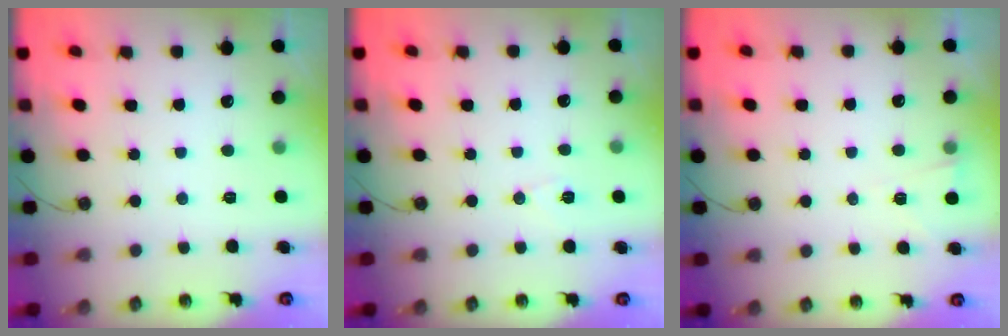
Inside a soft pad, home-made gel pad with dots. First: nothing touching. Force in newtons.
{"total": 5.6, "press": 5.0, "slide": 2.5}
{"total": 2.7, "press": 2.1, "slide": 1.6}